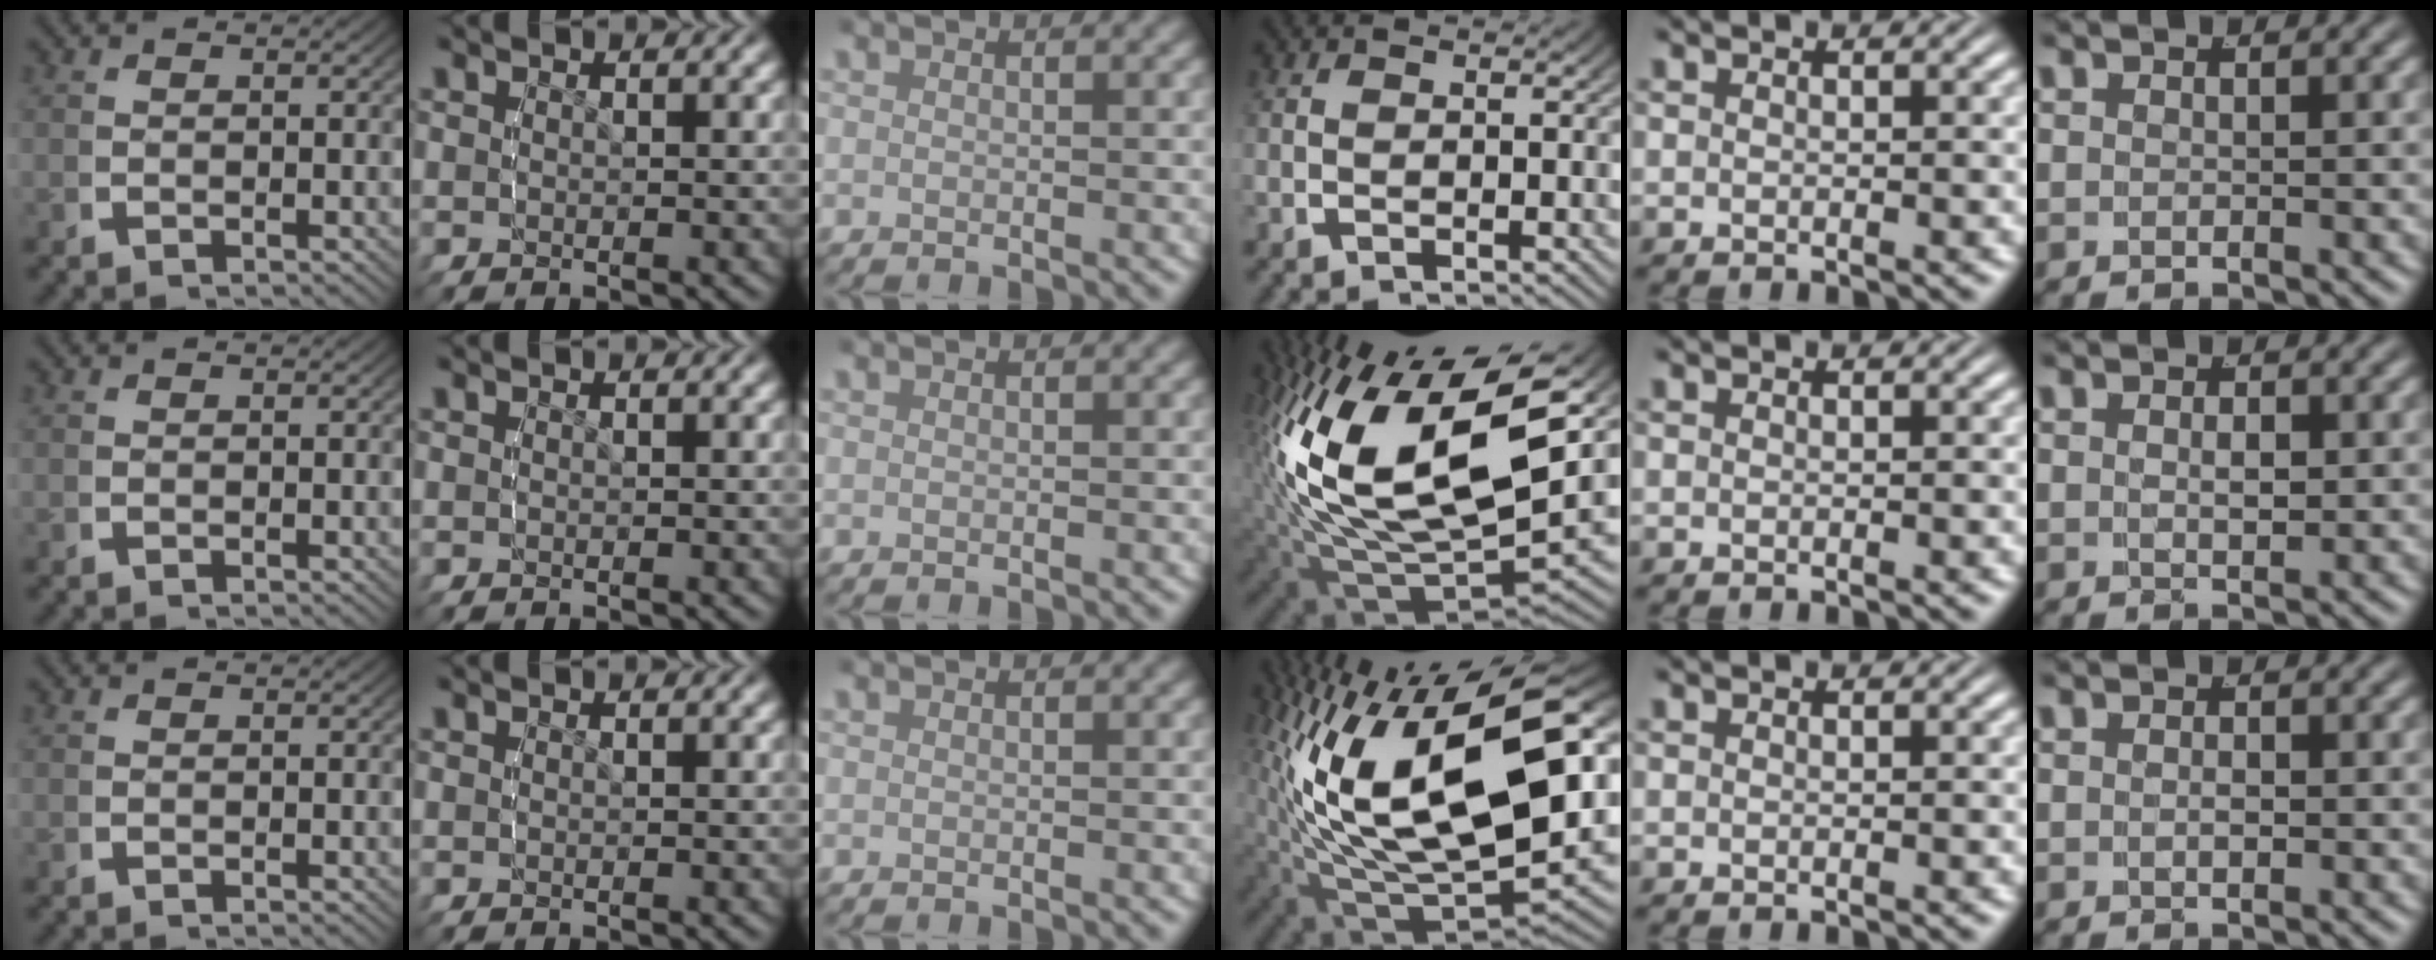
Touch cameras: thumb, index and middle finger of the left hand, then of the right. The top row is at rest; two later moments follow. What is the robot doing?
{"motion": "lift_and_place", "object": "tape"}